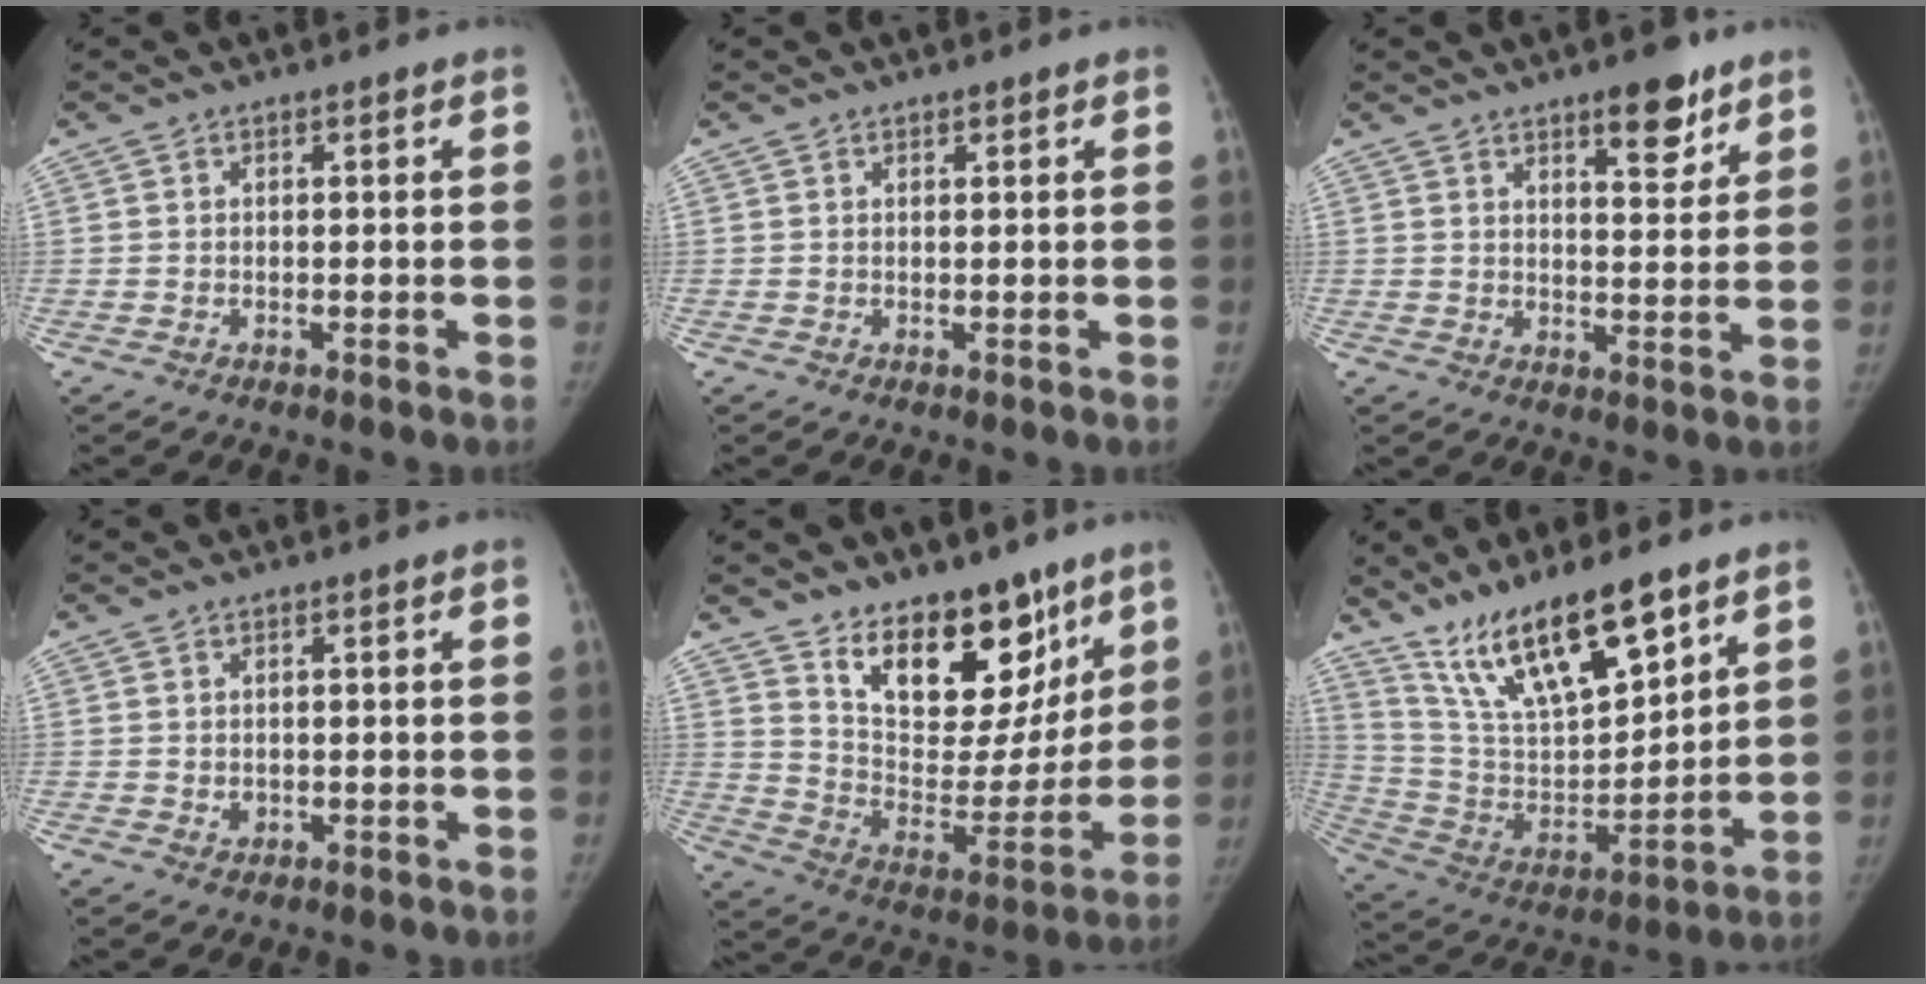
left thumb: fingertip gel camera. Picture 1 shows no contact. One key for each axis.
{"total": 0.6, "fx": 0.5, "fy": 0.2, "fz": 0.2, "tx": -0.002, "ty": -0.003, "tz": 0.007}
{"total": 7.7, "fx": 5.1, "fy": 2.7, "fz": 5.0, "tx": -0.049, "ty": -0.033, "tz": 0.073}
{"total": 1.2, "fx": 0.1, "fy": 1.1, "fz": 0.7, "tx": -0.009, "ty": -0.001, "tz": 0.005}
{"total": 20.3, "fx": 13.2, "fy": 10.7, "fz": 11.2, "tx": -0.102, "ty": -0.088, "tz": 0.214}
{"total": 20.2, "fx": 14.1, "fy": 5.8, "fz": 13.2, "tx": -0.205, "ty": -0.062, "tz": 0.269}